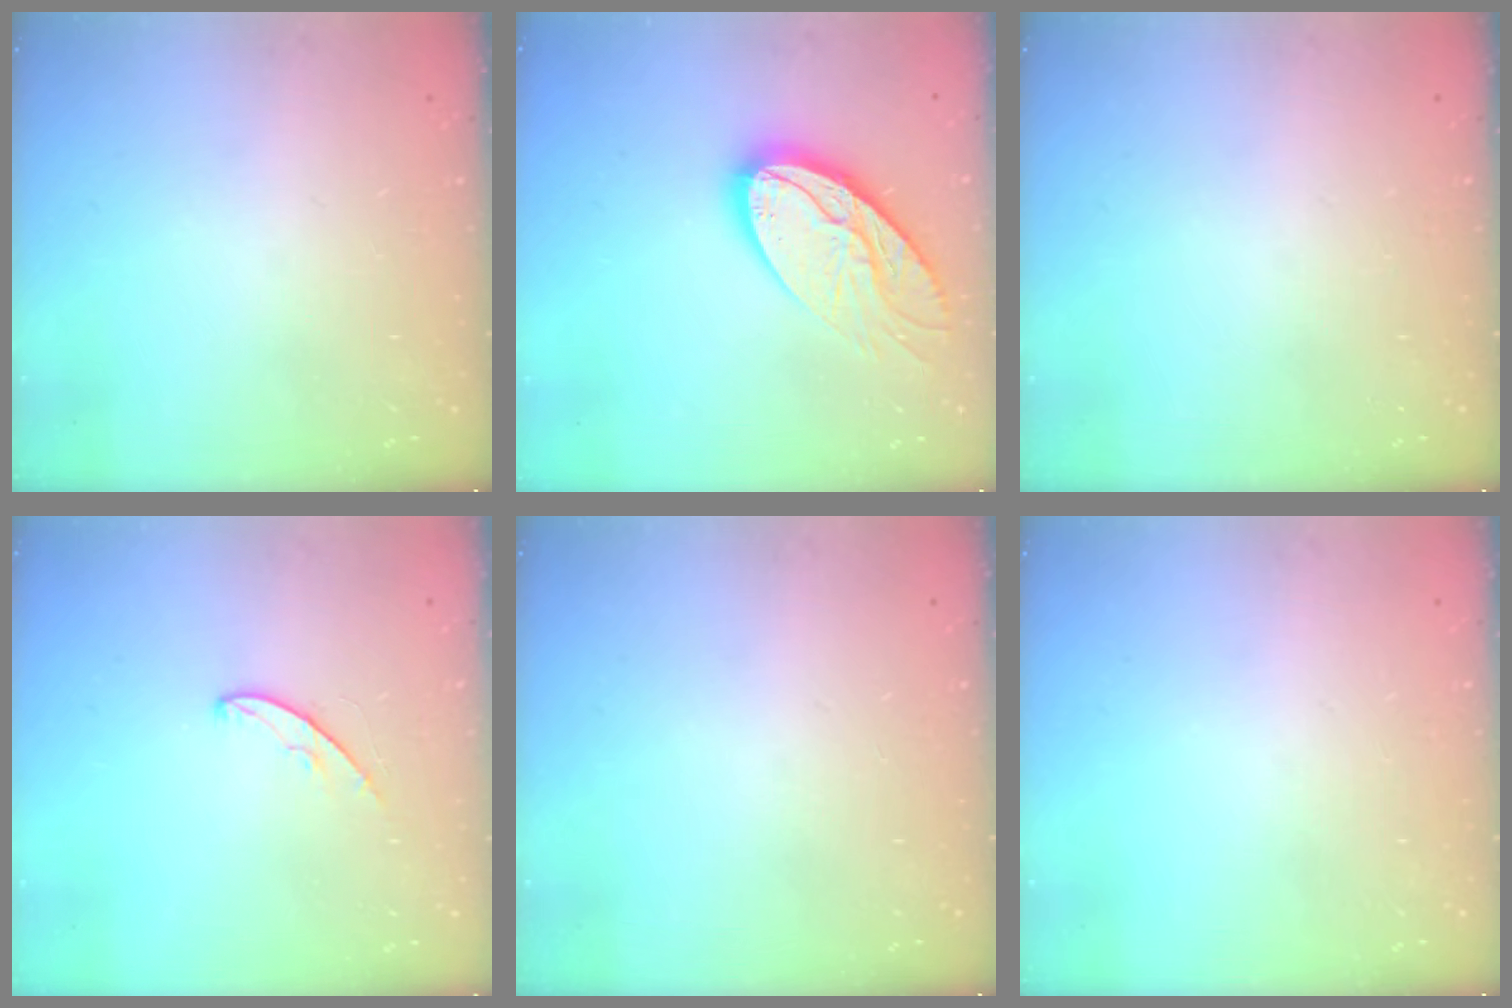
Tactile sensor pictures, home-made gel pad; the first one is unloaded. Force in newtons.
{"total": 16.3, "press": 16.3, "slide": 1.3}
{"total": 0.0}
{"total": 5.1, "press": 5.1, "slide": 0.5}
{"total": 0.0}
{"total": 0.0}